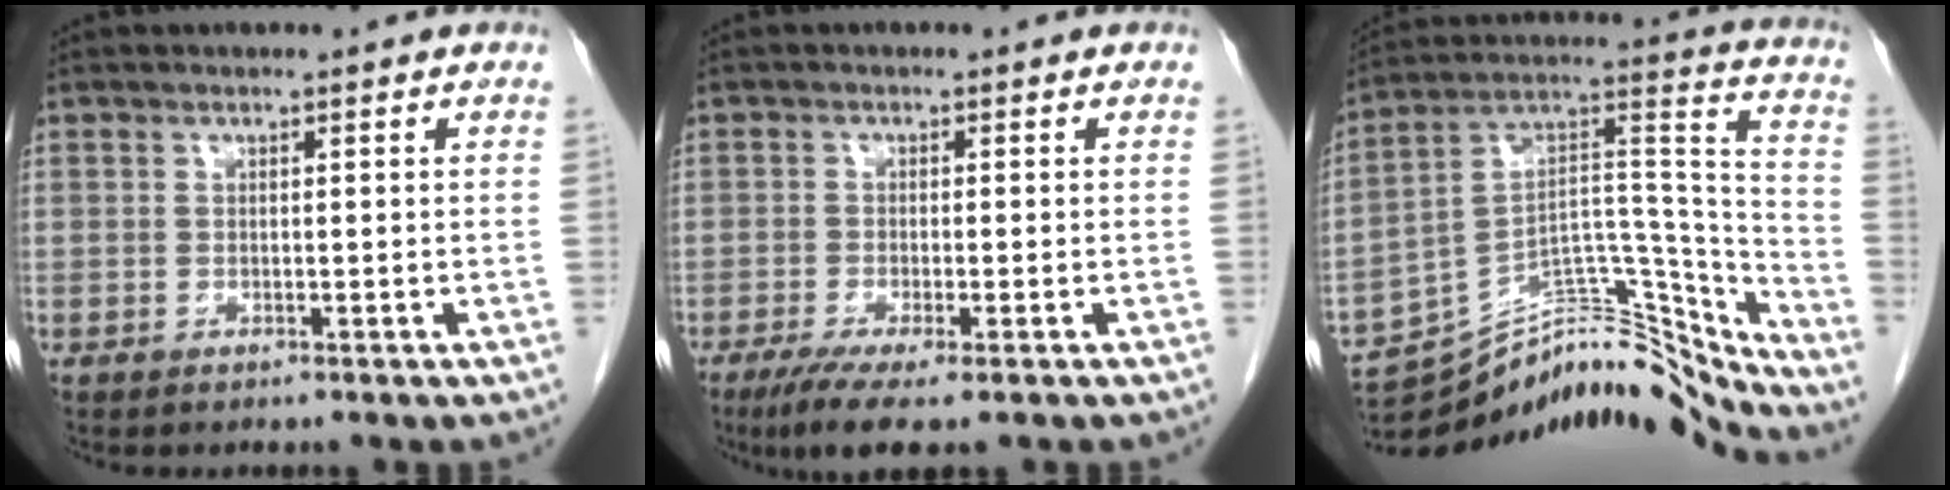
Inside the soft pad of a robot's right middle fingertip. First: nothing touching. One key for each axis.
{"total": 5.8, "fx": -3.8, "fy": 0.5, "fz": 4.4, "tx": -0.071, "ty": -0.016, "tz": -0.062}
{"total": 20.4, "fx": -19.7, "fy": 2.3, "fz": 5.0, "tx": -0.070, "ty": 0.069, "tz": -0.313}